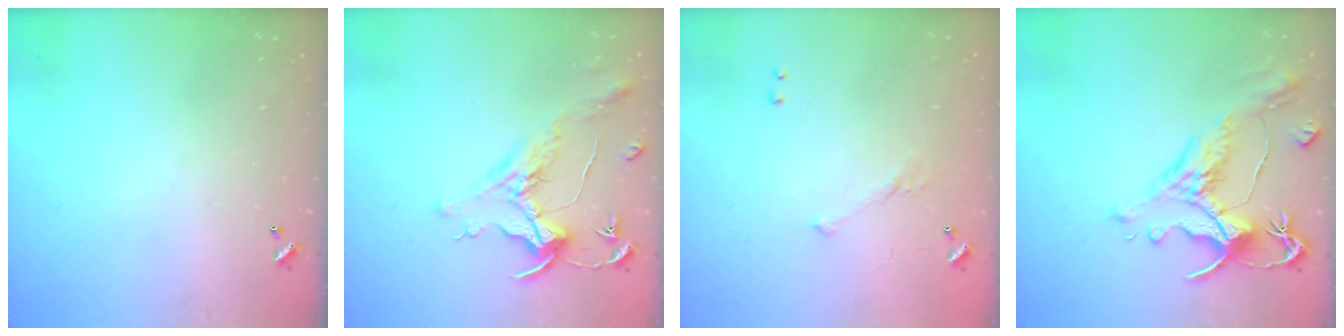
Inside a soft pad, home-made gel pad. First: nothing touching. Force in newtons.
{"total": 1.6, "press": 1.4, "slide": 0.7}
{"total": 5.8, "press": 5.8, "slide": 0.8}
{"total": 1.6, "press": 0.3, "slide": 1.5}